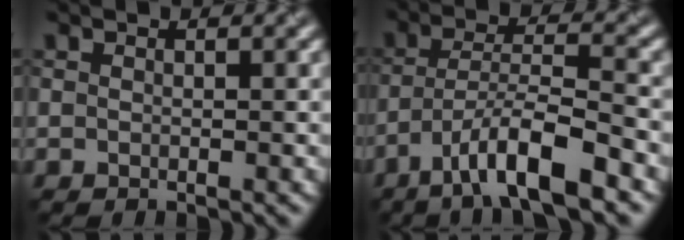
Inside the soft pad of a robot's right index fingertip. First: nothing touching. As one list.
[{"total": 7.4, "force": [-4.5, 1.5, 5.7], "torque": [-0.096, 0.011, -0.082]}]